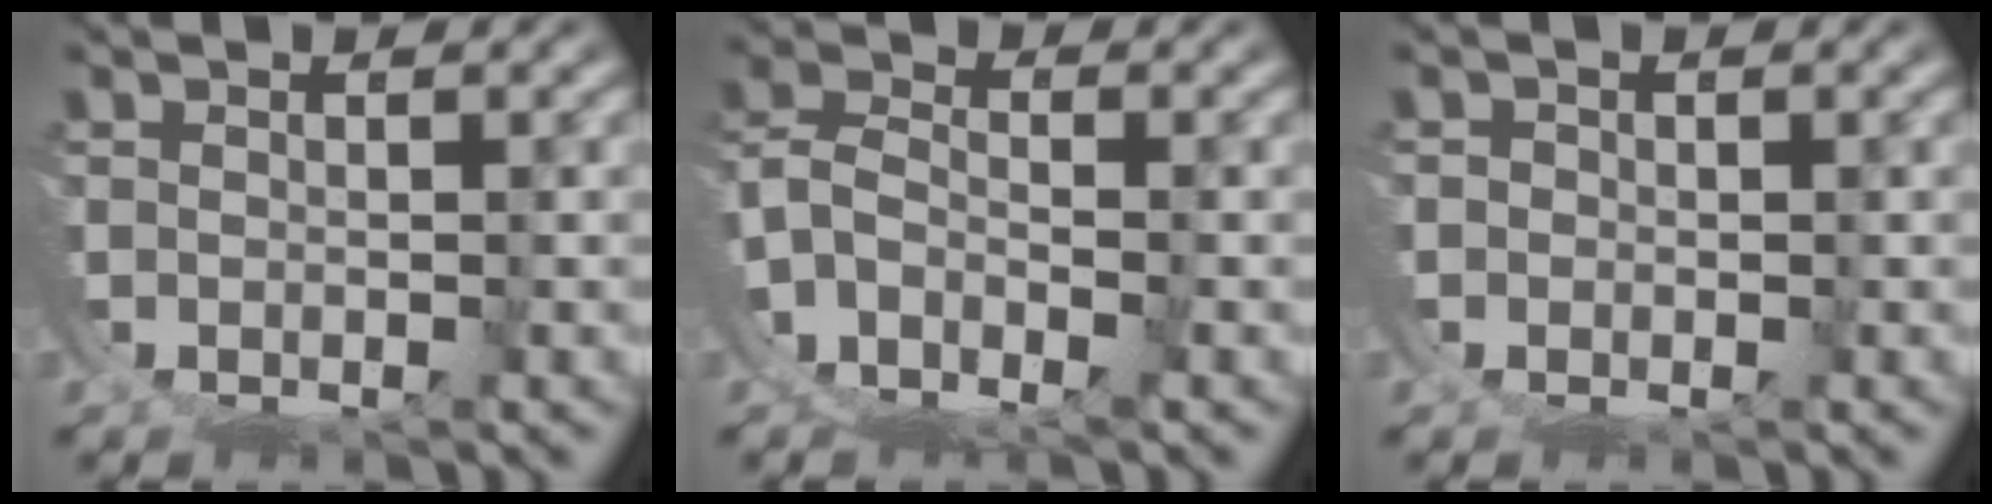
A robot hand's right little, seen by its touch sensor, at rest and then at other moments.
{"total": 8.0, "force": [-3.8, 6.1, 3.7], "torque": [-0.099, -0.030, -0.072]}
{"total": 1.9, "force": [-0.4, 1.8, 0.5], "torque": [-0.028, -0.008, -0.010]}